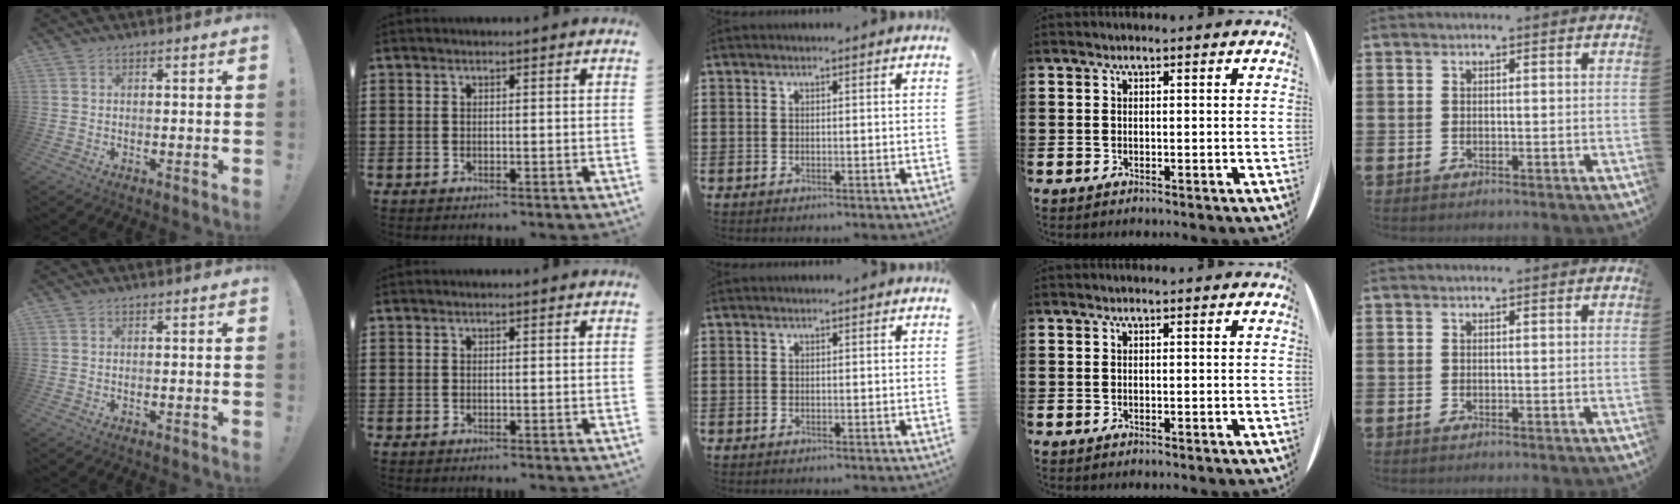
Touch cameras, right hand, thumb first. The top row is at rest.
{}